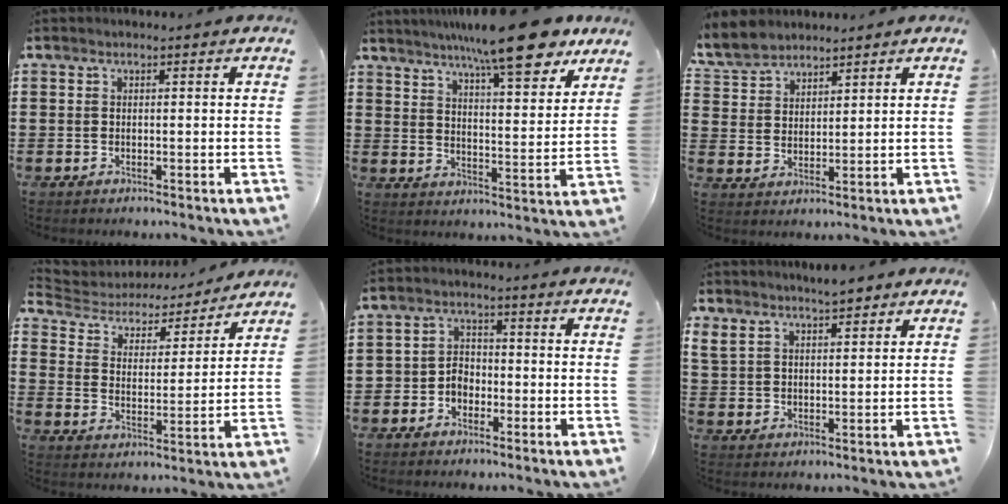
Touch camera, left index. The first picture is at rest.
{"total": 12.6, "force": [10.2, 1.2, 7.3], "torque": [-0.130, -0.047, 0.170]}
{"total": 5.0, "force": [4.5, 2.0, 1.2], "torque": [-0.043, -0.007, 0.084]}
{"total": 4.1, "force": [3.9, 1.3, 0.6], "torque": [-0.039, -0.028, 0.059]}
{"total": 3.3, "force": [-1.6, 2.6, 1.2], "torque": [-0.031, 0.008, -0.034]}
{"total": 5.0, "force": [4.6, 1.6, 1.2], "torque": [-0.039, -0.006, 0.087]}